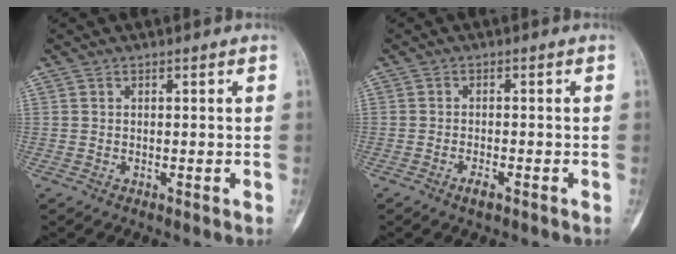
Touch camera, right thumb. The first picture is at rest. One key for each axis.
{"total": 2.1, "fx": -1.4, "fy": 0.6, "fz": 1.5, "tx": -0.027, "ty": 0.005, "tz": -0.025}